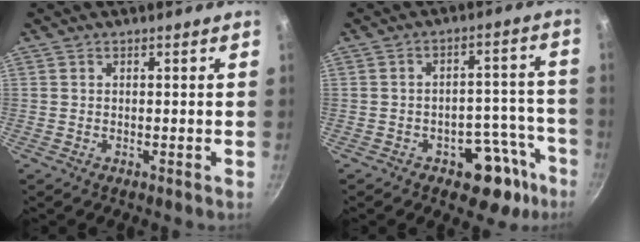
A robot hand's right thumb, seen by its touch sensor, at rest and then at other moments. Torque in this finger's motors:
{"motor_torque": [2.89, 2.12, 0.60, -0.59, -0.01]}